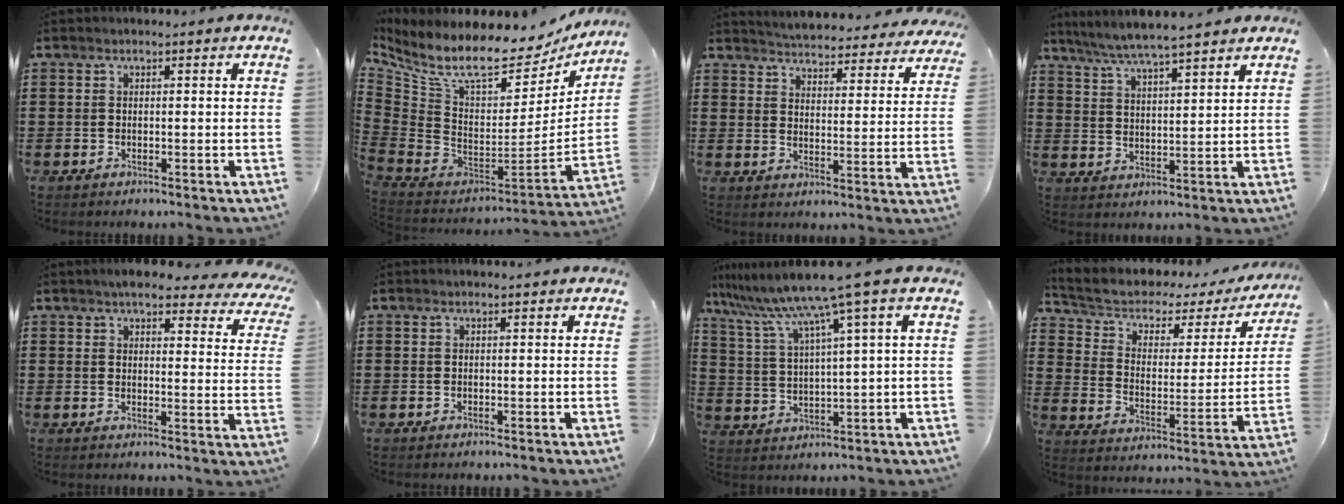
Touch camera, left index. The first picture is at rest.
{"total": 9.5, "force": [7.1, 2.7, 5.8], "torque": [-0.145, -0.074, 0.118]}
{"total": 4.1, "force": [4.1, -0.4, 0.4], "torque": [-0.030, -0.036, 0.068]}
{"total": 5.2, "force": [4.7, -0.3, 2.2], "torque": [-0.059, -0.022, 0.081]}
{"total": 5.0, "force": [4.4, 0.9, 2.3], "torque": [-0.044, -0.020, 0.075]}
{"total": 0.0}
{"total": 9.5, "force": [6.5, -1.2, 6.9], "torque": [-0.166, -0.044, 0.098]}
{"total": 4.3, "force": [2.7, 2.3, 2.4], "torque": [-0.067, -0.024, 0.041]}